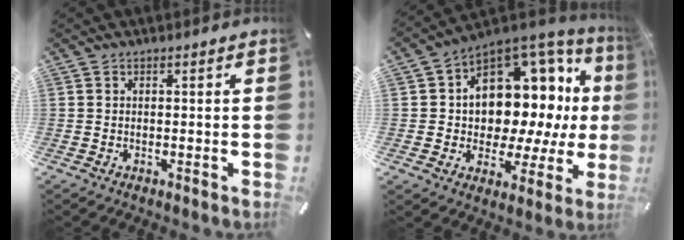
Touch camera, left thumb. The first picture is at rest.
{"total": 14.1, "force": [4.2, 10.6, 8.4], "torque": [-0.111, -0.061, 0.078]}